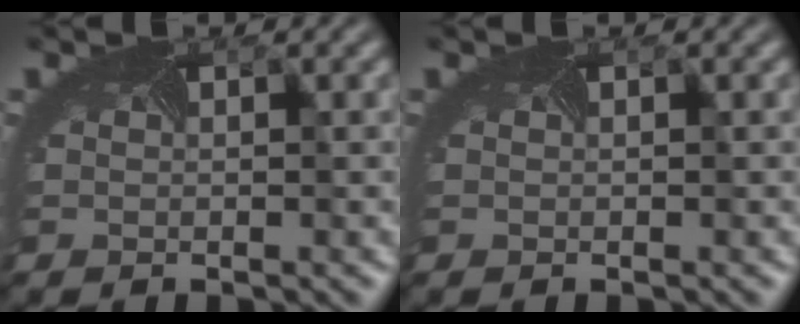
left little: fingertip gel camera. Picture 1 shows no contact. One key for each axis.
{"total": 0.0}